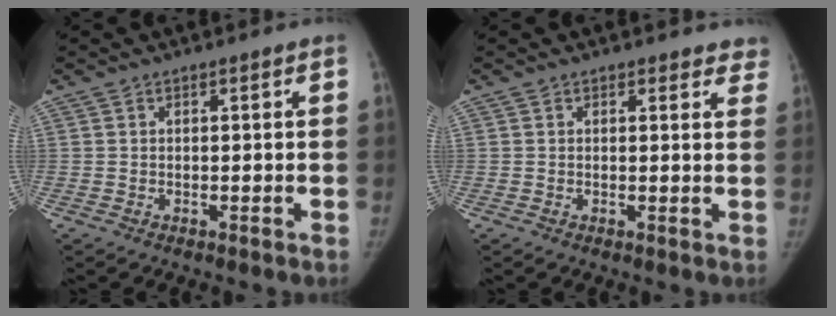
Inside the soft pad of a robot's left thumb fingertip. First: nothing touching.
{"total": 4.0, "force": [3.5, 1.8, 0.6], "torque": [0.036, -0.015, 0.020]}